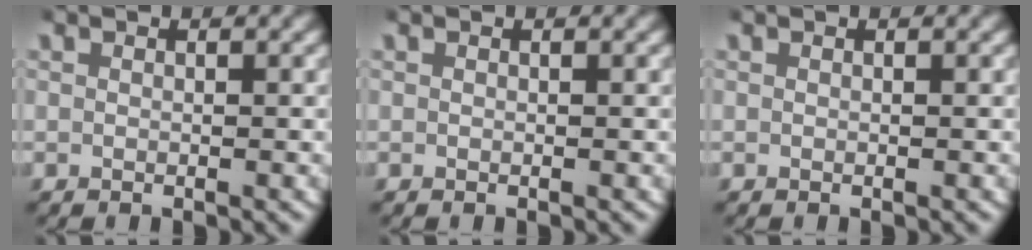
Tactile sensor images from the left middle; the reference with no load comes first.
{"total": 0.0}
{"total": 0.0}